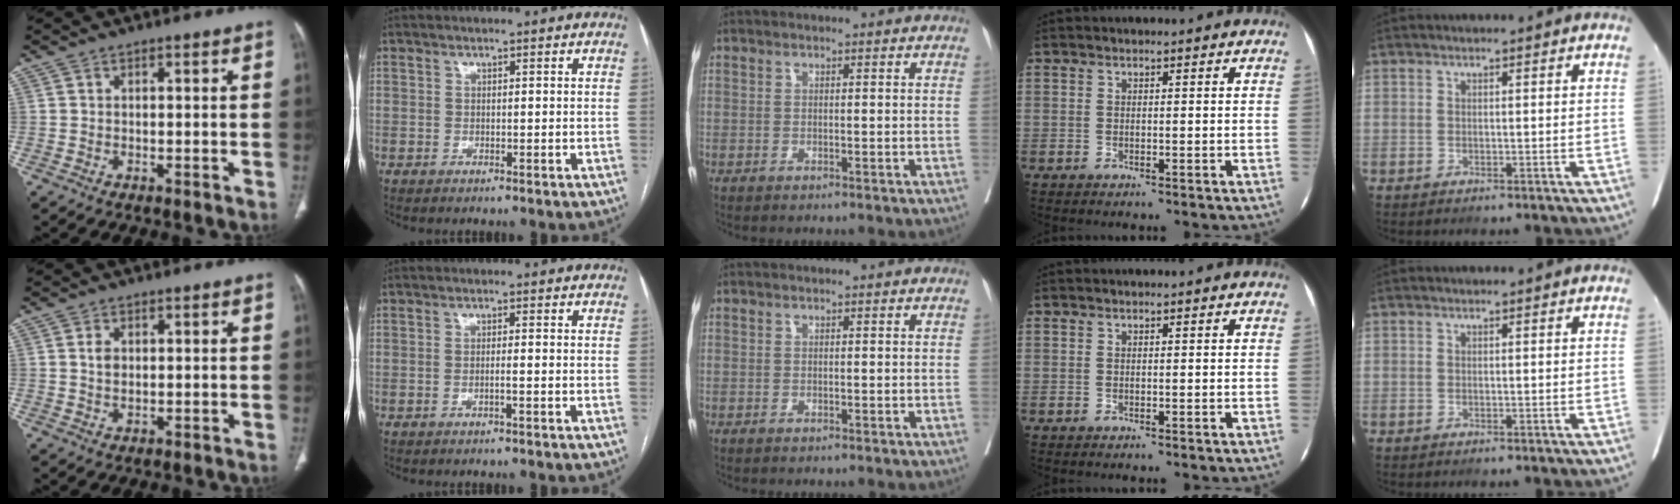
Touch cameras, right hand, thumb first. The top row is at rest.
{"thumb": {"total": 2.4, "force": [0.5, 1.6, 1.7], "torque": [-0.027, -0.004, 0.010]}, "index": {"total": 1.3, "force": [-0.6, -0.1, 1.1], "torque": [-0.022, 0.000, -0.010]}}